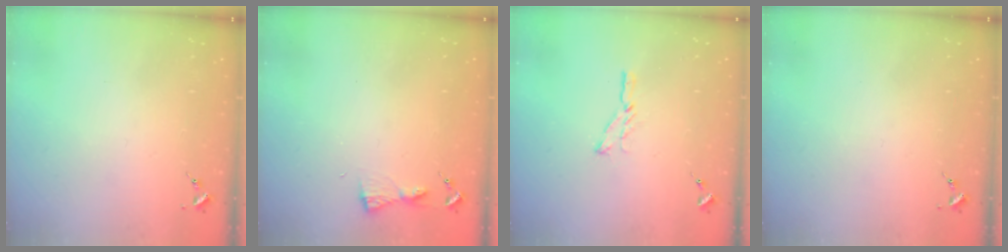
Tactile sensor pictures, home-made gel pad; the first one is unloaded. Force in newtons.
{"total": 3.9, "press": 3.9, "slide": 0.4}
{"total": 6.4, "press": 6.3, "slide": 0.6}
{"total": 0.0}